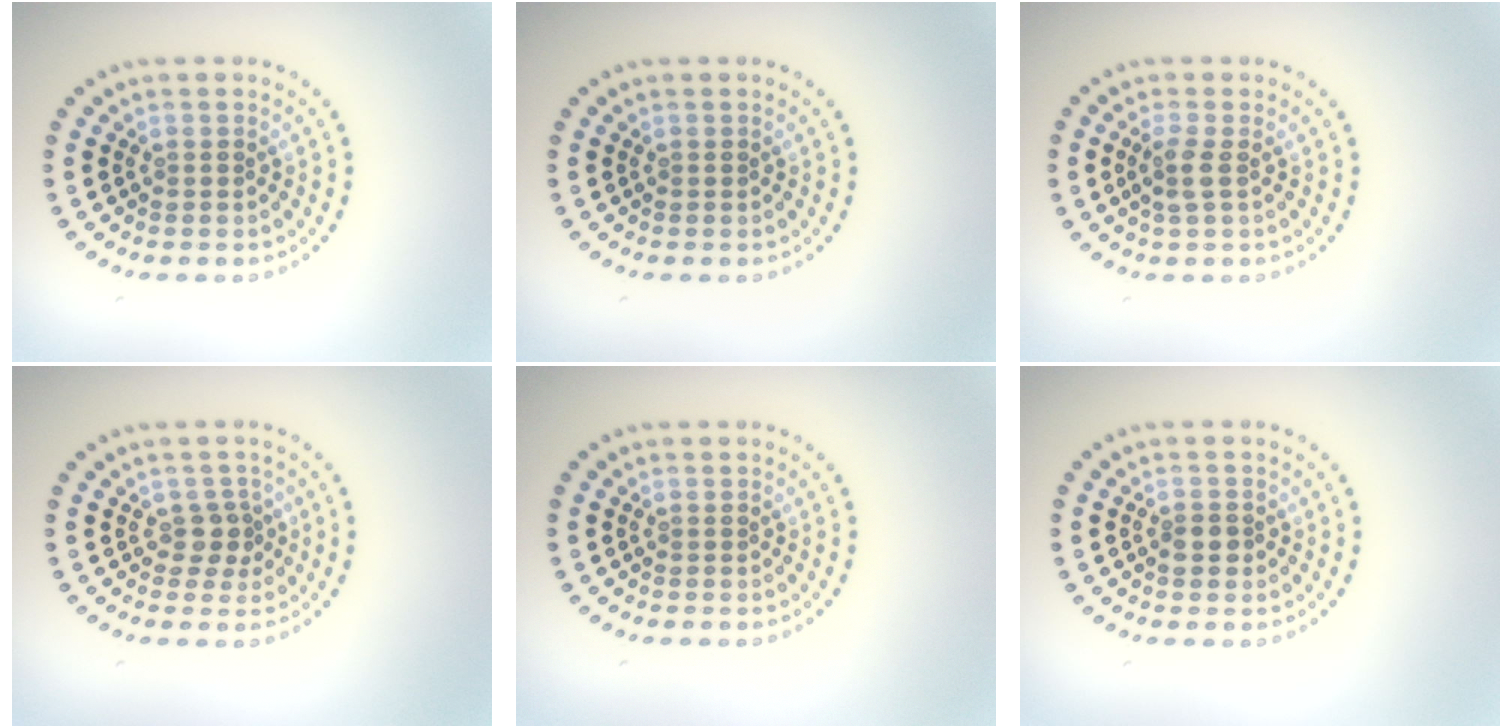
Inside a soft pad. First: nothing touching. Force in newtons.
{"total": 0.0}
{"total": 1.6, "press": 1.4, "slide": 0.8}
{"total": 1.8, "press": 1.5, "slide": 1.1}
{"total": 0.0}
{"total": 1.4, "press": 1.3, "slide": 0.5}